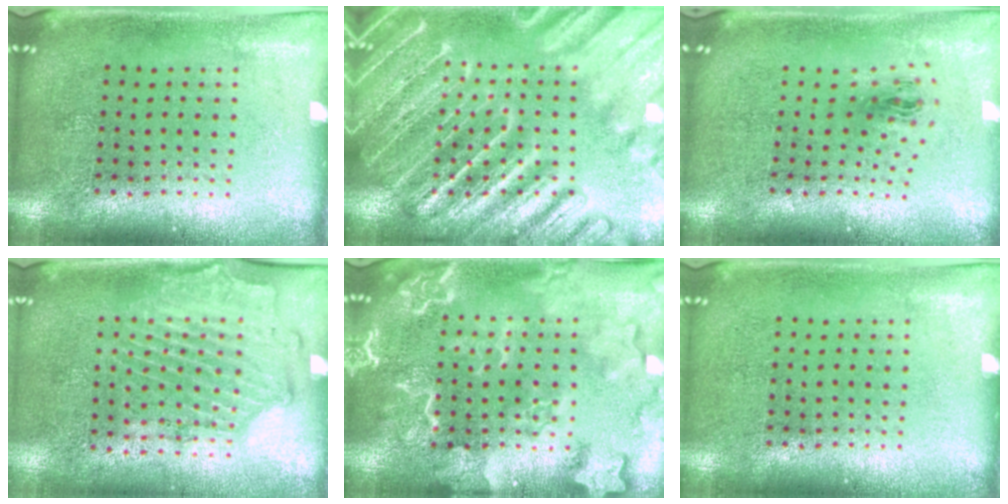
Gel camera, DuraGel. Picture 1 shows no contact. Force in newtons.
{"total": 6.2, "press": 6.2, "slide": 0.8}
{"total": 0.9, "press": 0.4, "slide": 0.9}
{"total": 1.7, "press": 1.5, "slide": 0.8}
{"total": 3.3, "press": 3.3, "slide": 0.4}
{"total": 0.0}